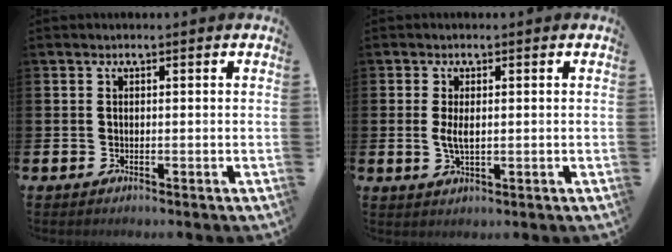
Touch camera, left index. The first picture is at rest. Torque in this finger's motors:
{"motor_torque": [0.72, -0.04, 0.12, 0.03]}